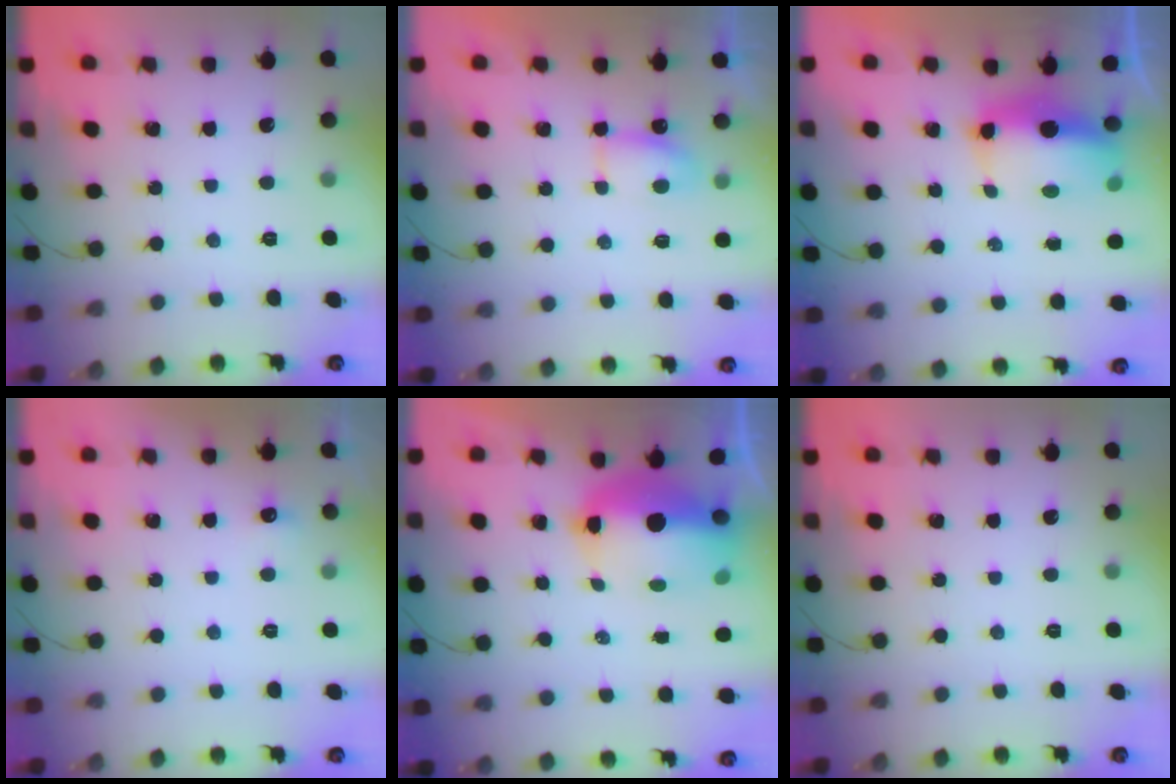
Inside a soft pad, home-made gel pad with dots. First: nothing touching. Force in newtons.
{"total": 4.6, "press": 4.5, "slide": 0.8}
{"total": 14.9, "press": 10.6, "slide": 10.4}
{"total": 3.8, "press": 3.6, "slide": 1.2}
{"total": 12.4, "press": 12.1, "slide": 2.6}
{"total": 0.0}